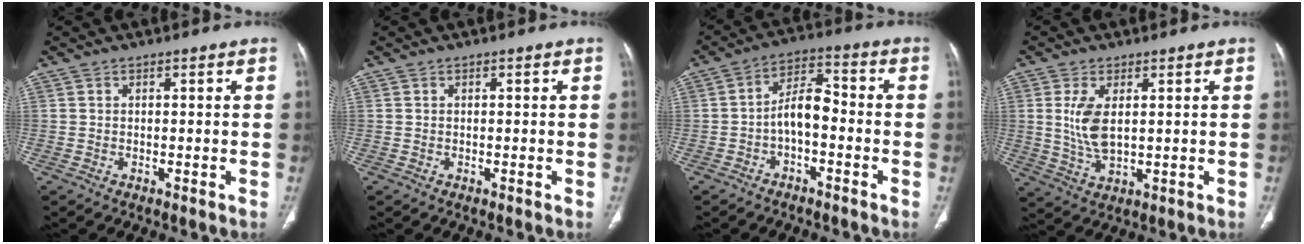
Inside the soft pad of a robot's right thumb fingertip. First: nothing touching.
{"total": 0.0}
{"total": 6.9, "force": [-2.0, 3.5, 5.6], "torque": [-0.091, 0.040, -0.042]}
{"total": 7.1, "force": [1.3, 3.5, 6.1], "torque": [-0.127, -0.012, 0.034]}